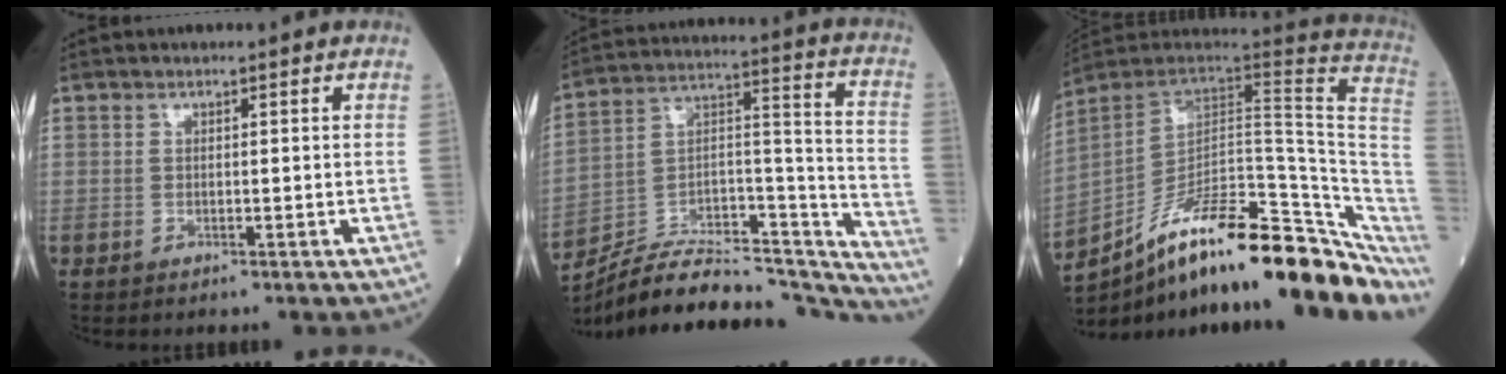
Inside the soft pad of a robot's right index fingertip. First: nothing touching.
{"total": 28.0, "force": [-26.2, 5.1, 8.5], "torque": [-0.106, 0.036, -0.391]}
{"total": 28.5, "force": [-19.6, 7.6, 19.2], "torque": [-0.213, 0.006, -0.294]}